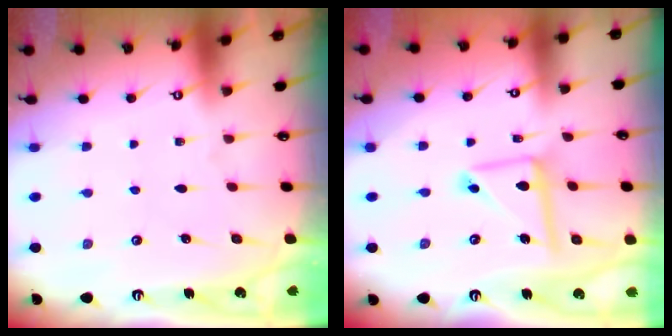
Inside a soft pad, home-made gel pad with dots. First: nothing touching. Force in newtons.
{"total": 10.2, "press": 10.2, "slide": 0.8}